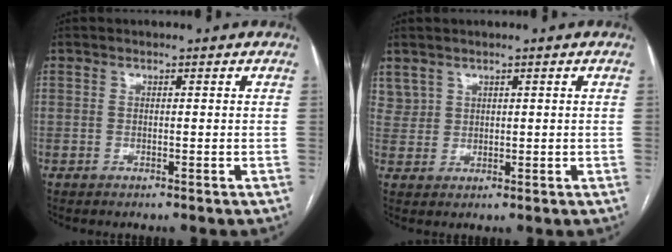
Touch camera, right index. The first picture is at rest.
{"total": 2.7, "force": [2.0, 1.8, 0.2], "torque": [0.003, 0.007, 0.043]}